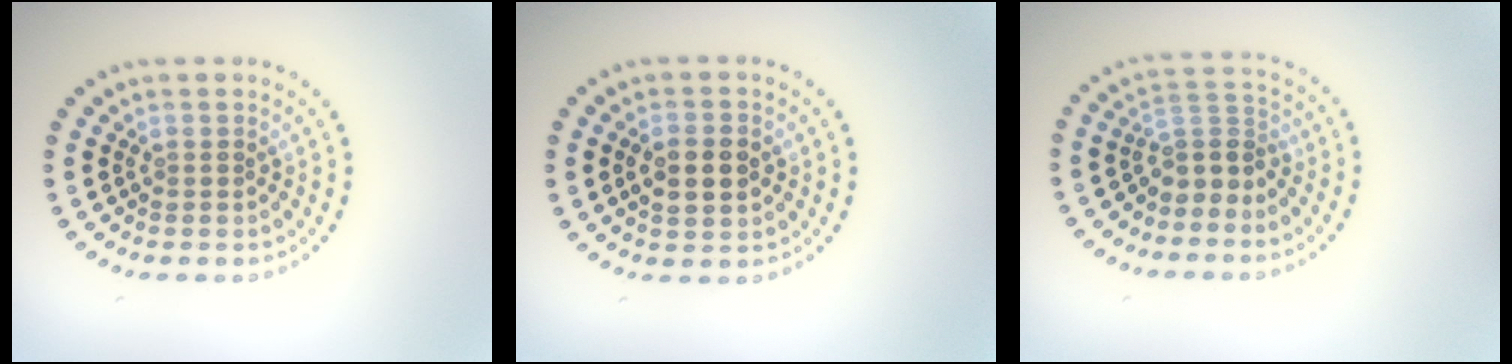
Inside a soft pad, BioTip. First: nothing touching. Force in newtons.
{"total": 3.1, "press": 3.1, "slide": 0.3}
{"total": 2.9, "press": 2.1, "slide": 2.0}